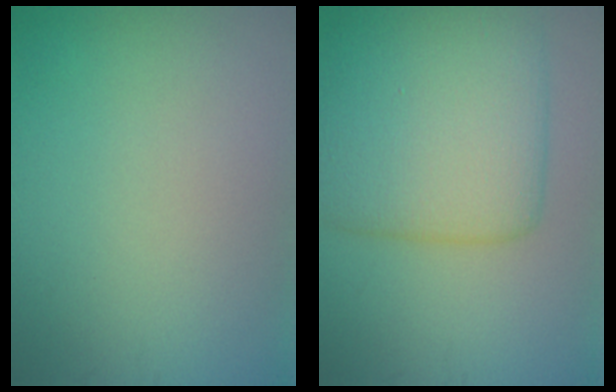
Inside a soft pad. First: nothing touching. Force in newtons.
{"total": 8.9, "press": 8.9, "slide": 0.2}